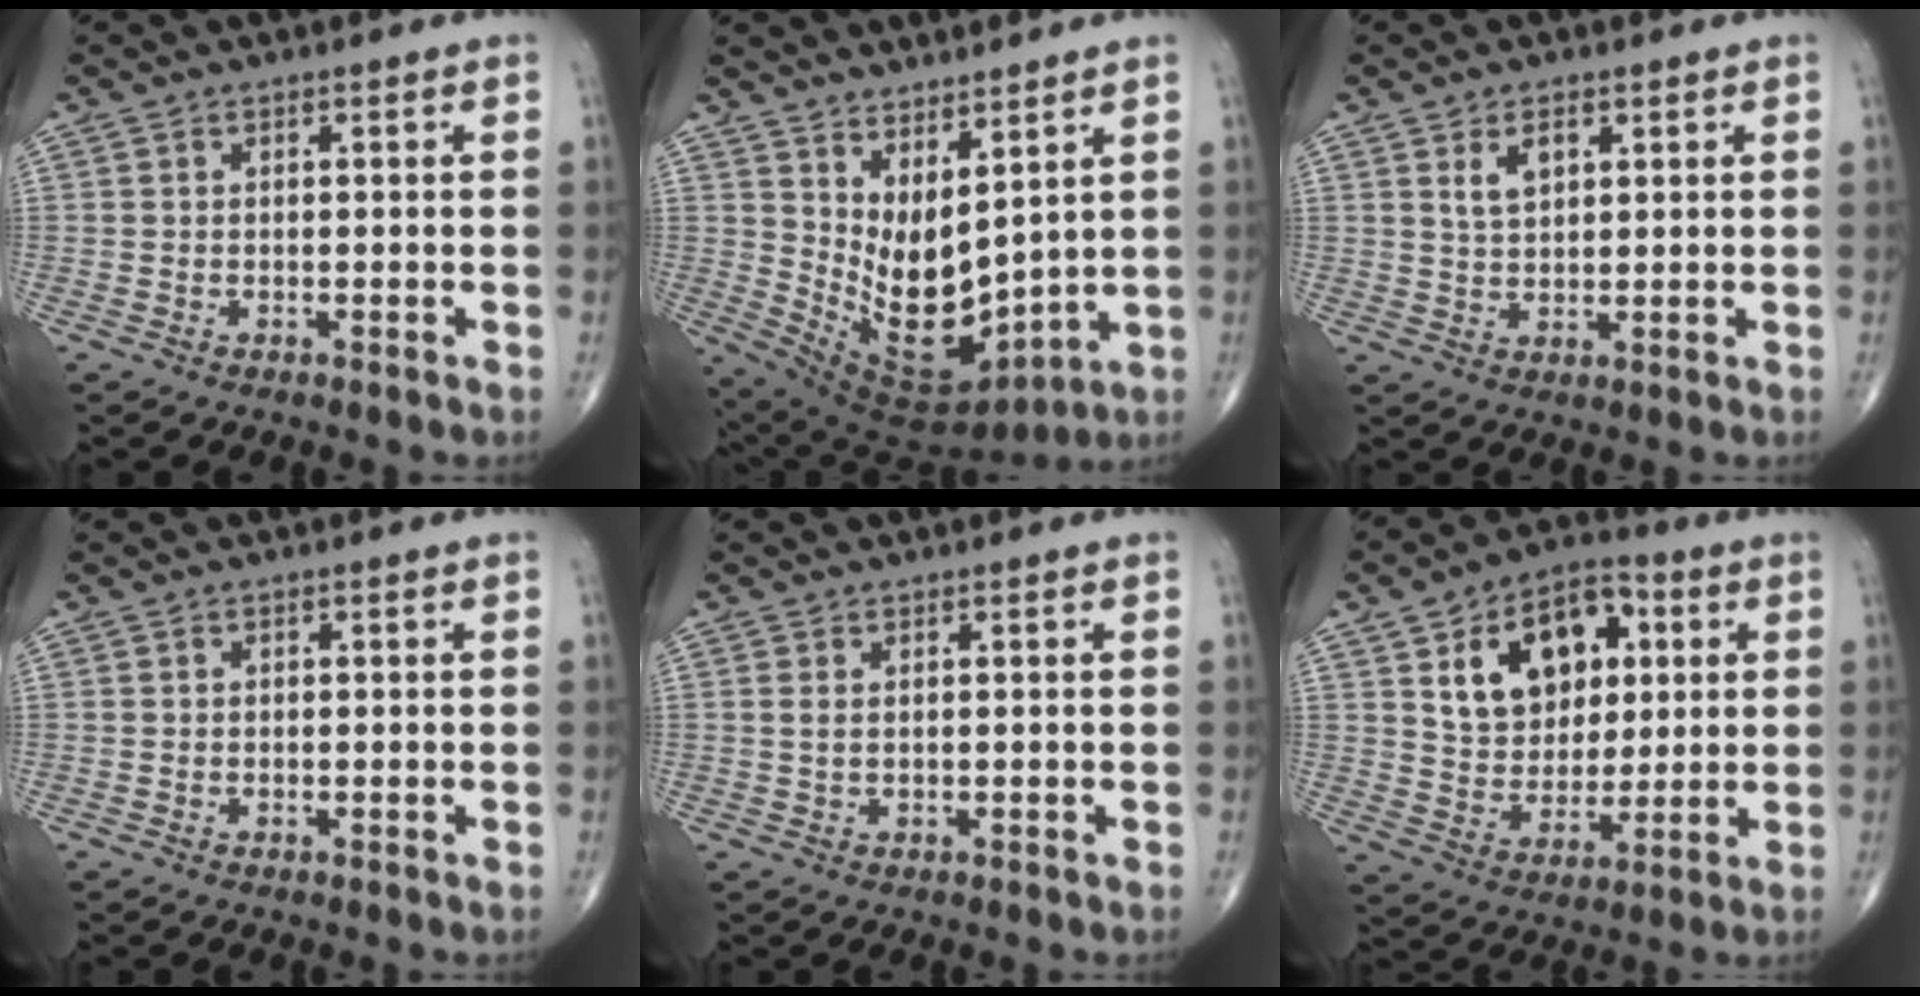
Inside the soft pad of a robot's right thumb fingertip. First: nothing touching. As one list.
[{"total": 14.2, "force": [5.3, 6.8, 11.3], "torque": [-0.177, -0.052, 0.124]}, {"total": 4.6, "force": [2.0, 2.5, 3.2], "torque": [-0.050, -0.010, 0.041]}, {"total": 0.0}, {"total": 1.1, "force": [0.3, 0.5, 0.9], "torque": [-0.022, 0.004, 0.010]}, {"total": 17.5, "force": [5.4, 12.1, 11.4], "torque": [-0.135, -0.005, 0.093]}]